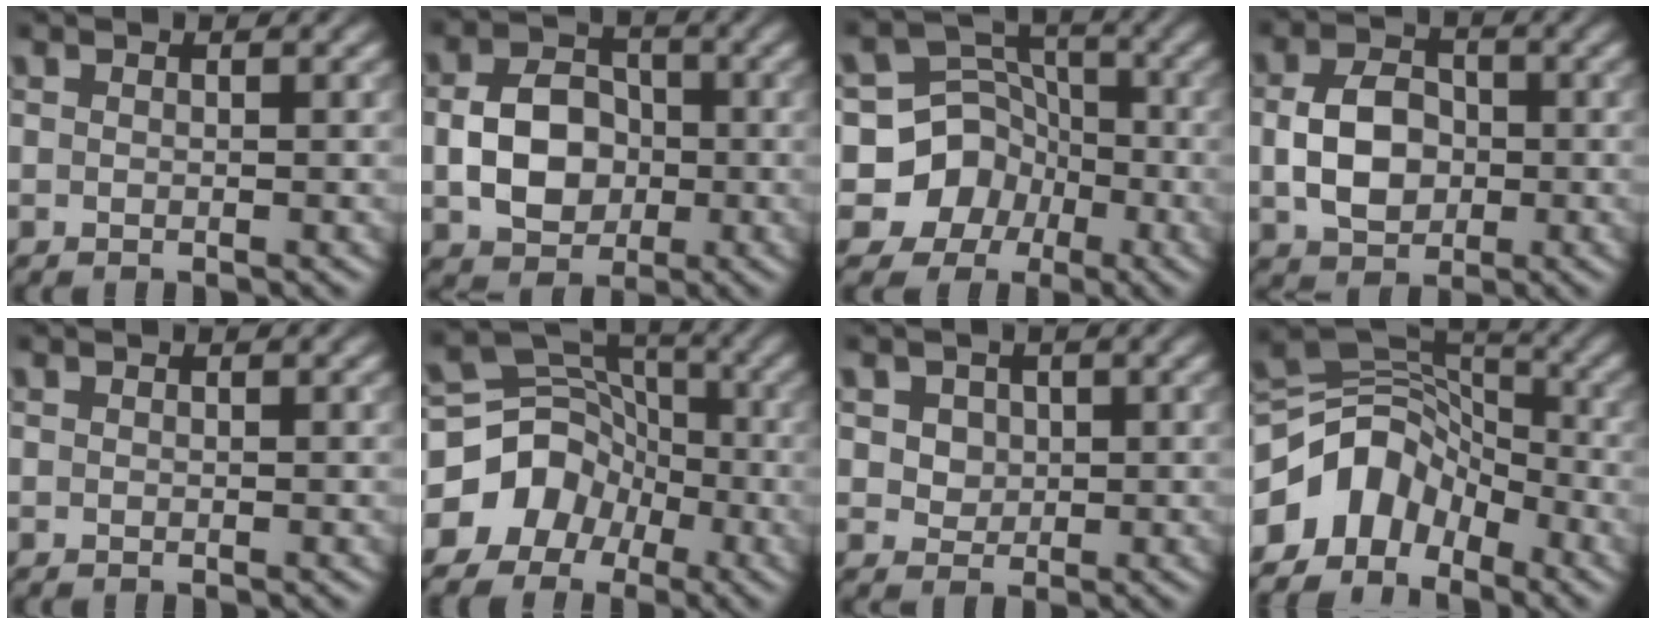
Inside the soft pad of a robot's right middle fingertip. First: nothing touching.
{"total": 5.7, "force": [-0.9, 4.4, 3.5], "torque": [-0.064, 0.001, -0.016]}
{"total": 7.7, "force": [-3.2, 6.8, 1.6], "torque": [-0.005, 0.004, -0.083]}
{"total": 5.3, "force": [-0.4, 3.9, 3.5], "torque": [-0.070, 0.000, -0.008]}
{"total": 0.0}
{"total": 8.6, "force": [-3.8, 7.4, 2.1], "torque": [-0.021, 0.007, -0.091]}
{"total": 3.1, "force": [1.3, 2.4, 1.5], "torque": [-0.032, 0.010, 0.023]}
{"total": 7.3, "force": [-3.8, 5.2, 3.5], "torque": [-0.054, 0.014, -0.086]}